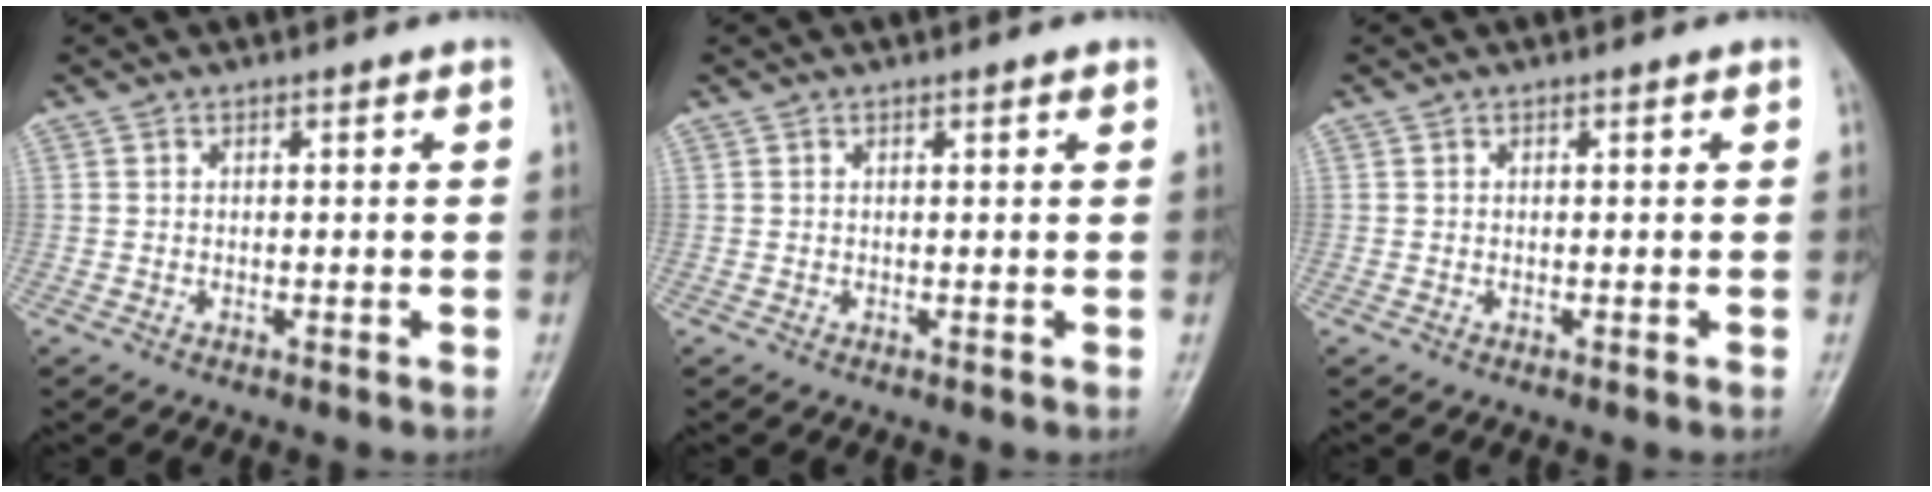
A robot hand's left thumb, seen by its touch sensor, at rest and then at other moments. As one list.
[{"total": 0.7, "force": [0.4, 0.2, 0.6], "torque": [-0.008, 0.002, 0.002]}, {"total": 0.0}]